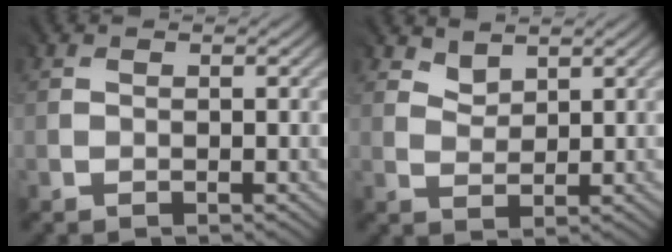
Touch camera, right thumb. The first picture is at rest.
{"total": 2.0, "force": [1.9, 0.6, -0.2], "torque": [0.000, -0.005, 0.044]}